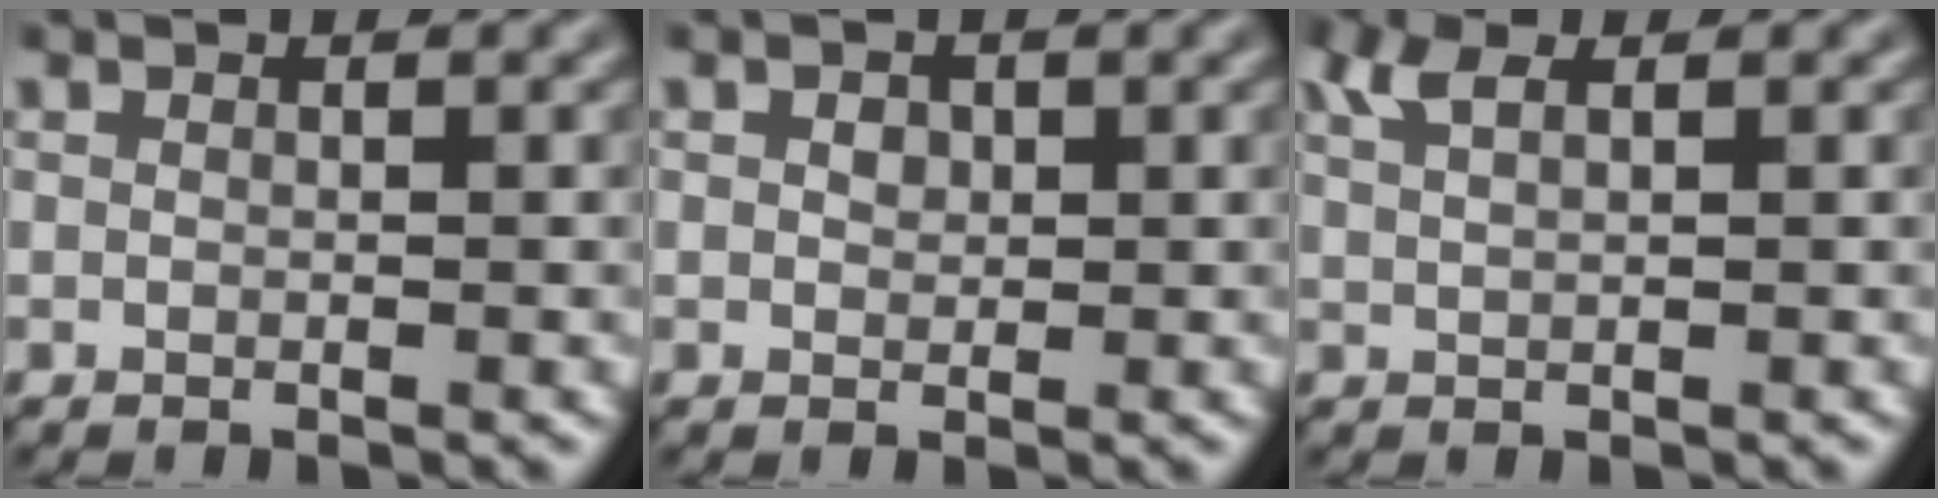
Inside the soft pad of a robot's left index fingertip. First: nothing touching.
{"total": 1.1, "force": [0.4, 0.9, 0.5], "torque": [-0.009, 0.001, 0.004]}
{"total": 2.1, "force": [1.4, 0.7, 1.5], "torque": [-0.031, 0.004, 0.027]}